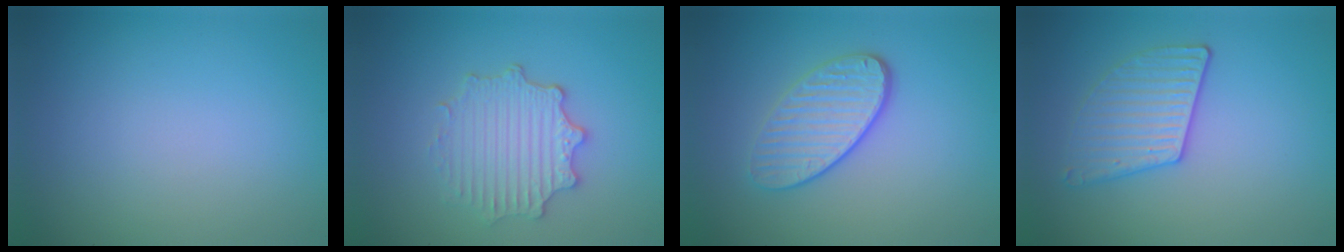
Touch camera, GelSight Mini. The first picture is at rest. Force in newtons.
{"total": 4.0, "press": 3.5, "slide": 1.8}
{"total": 3.9, "press": 3.3, "slide": 2.1}
{"total": 3.0, "press": 2.9, "slide": 0.7}